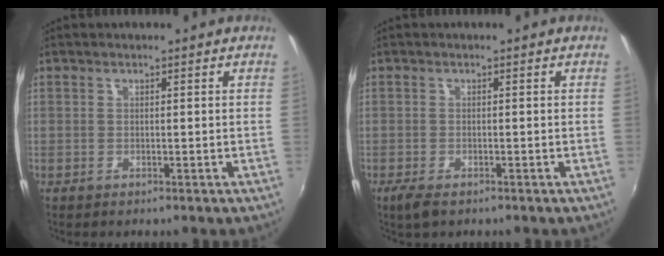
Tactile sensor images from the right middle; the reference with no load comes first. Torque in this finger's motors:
{"motor_torque": [0.66, -0.67, 0.16, 0.04]}